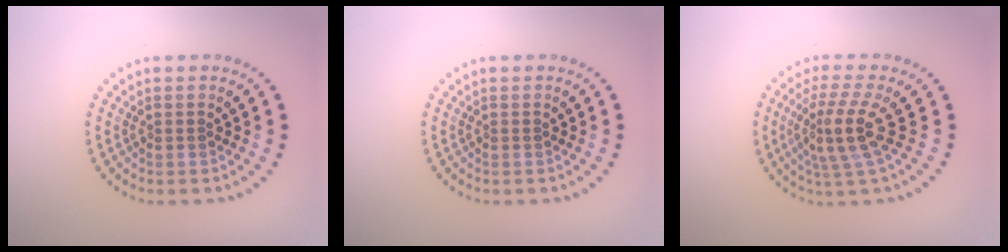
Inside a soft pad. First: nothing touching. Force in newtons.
{"total": 0.0}
{"total": 4.1, "press": 3.1, "slide": 2.6}